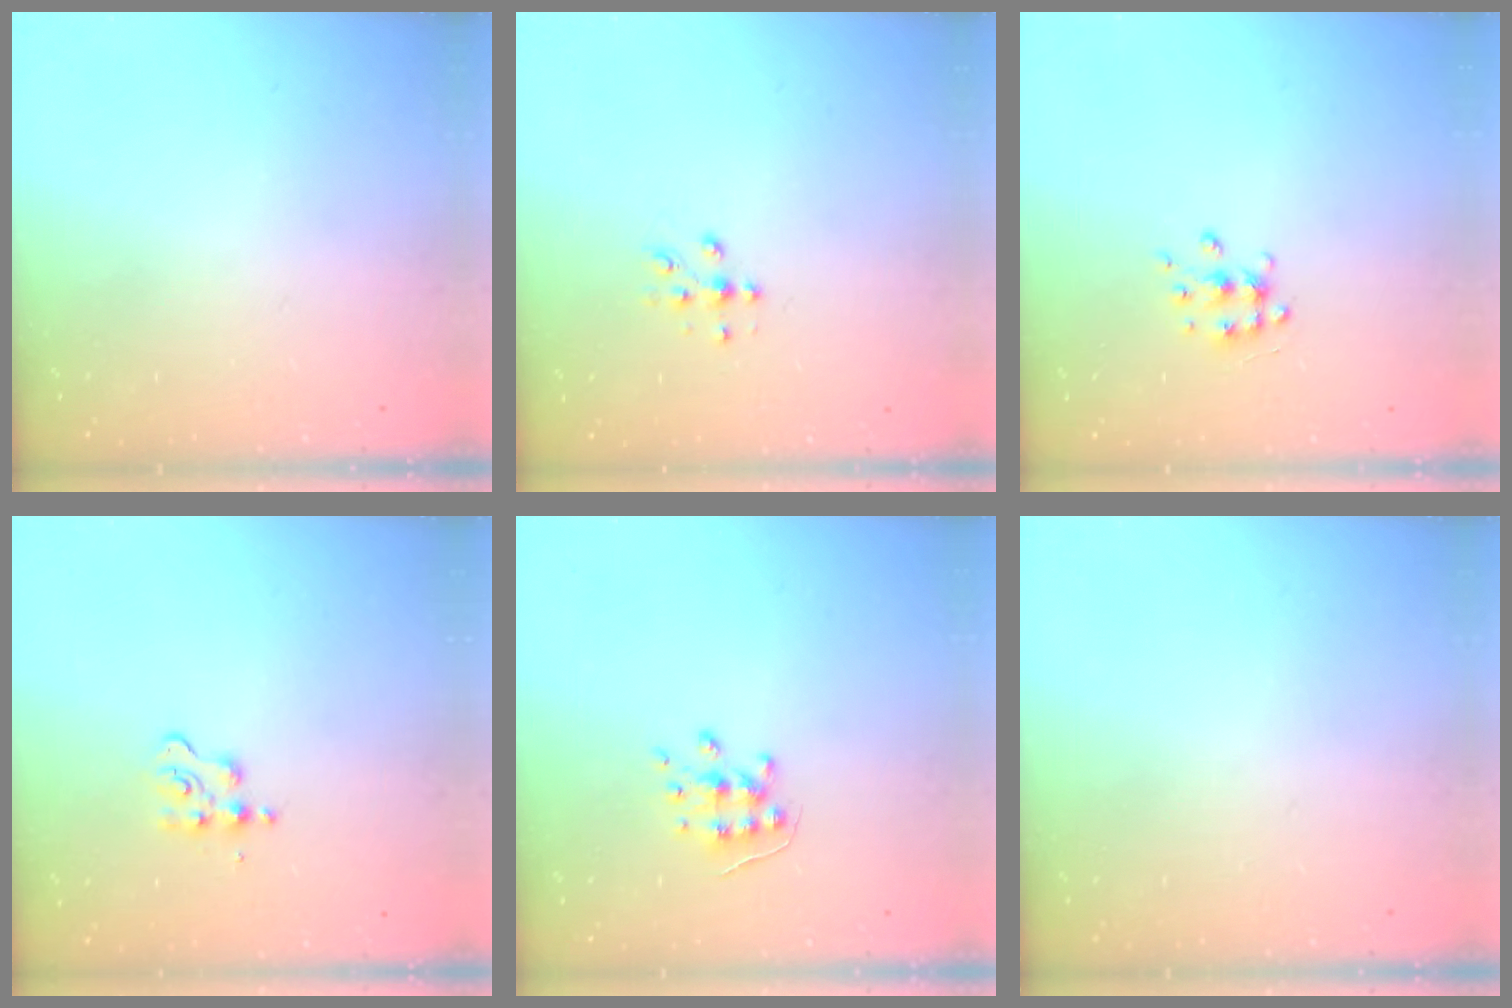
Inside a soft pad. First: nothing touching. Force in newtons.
{"total": 6.2, "press": 5.9, "slide": 1.9}
{"total": 7.0, "press": 7.0, "slide": 0.6}
{"total": 6.2, "press": 6.1, "slide": 0.6}
{"total": 5.9, "press": 5.9, "slide": 0.5}
{"total": 0.0}